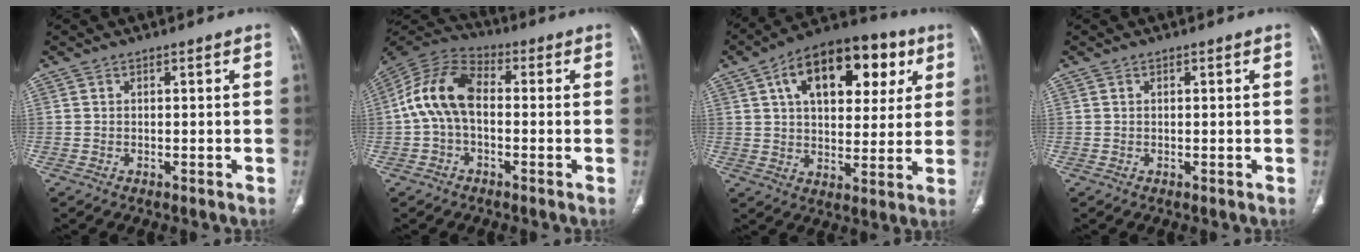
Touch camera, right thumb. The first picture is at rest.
{"total": 12.4, "force": [-0.1, 7.7, 9.7], "torque": [-0.184, 0.035, -0.013]}
{"total": 21.5, "force": [8.3, 12.0, 15.8], "torque": [-0.200, 0.005, 0.125]}
{"total": 0.5, "force": [0.2, 0.2, 0.4], "torque": [-0.010, 0.005, 0.006]}